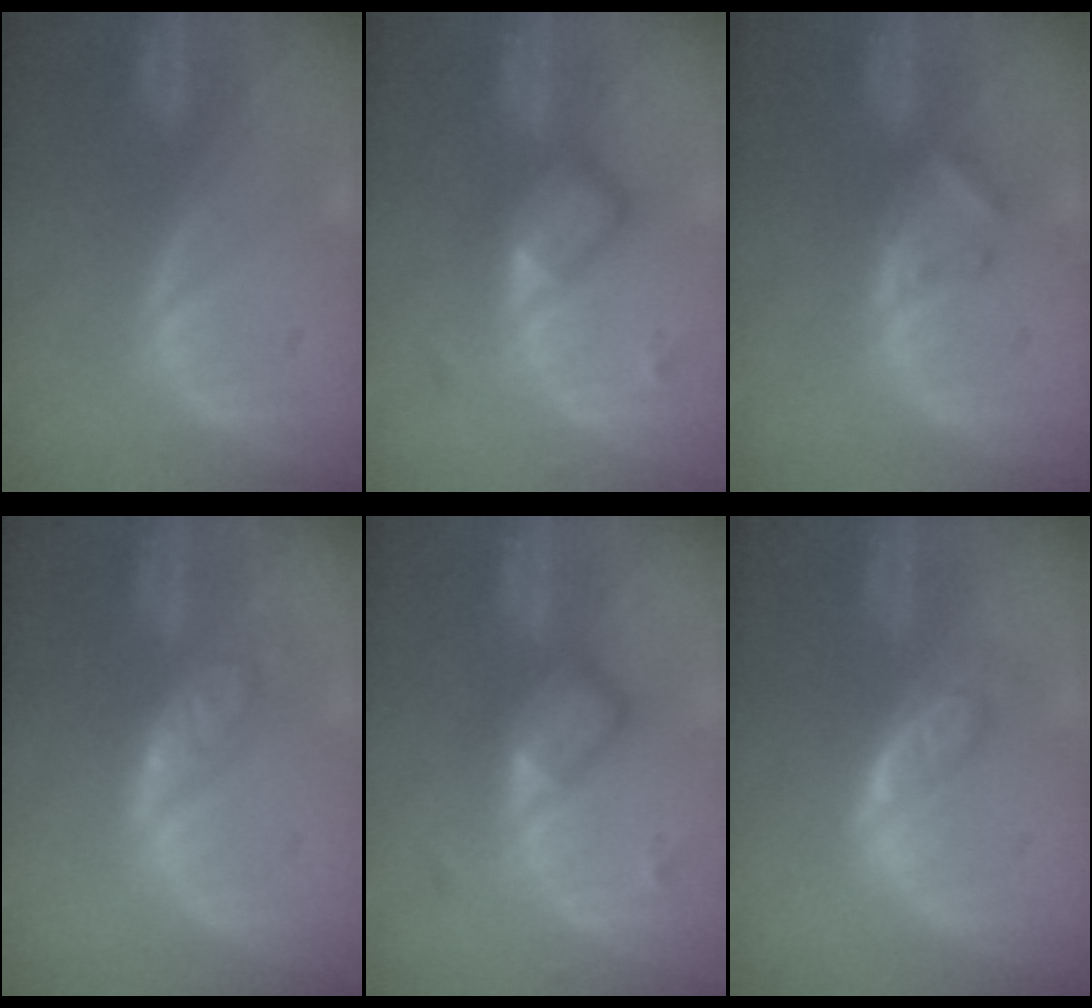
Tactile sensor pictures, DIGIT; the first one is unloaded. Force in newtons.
{"total": 5.8, "press": 5.1, "slide": 2.8}
{"total": 2.8, "press": 2.7, "slide": 0.4}
{"total": 5.9, "press": 5.2, "slide": 2.9}
{"total": 5.8, "press": 5.1, "slide": 2.8}
{"total": 5.0, "press": 4.6, "slide": 2.0}